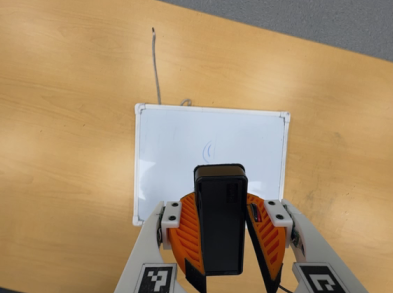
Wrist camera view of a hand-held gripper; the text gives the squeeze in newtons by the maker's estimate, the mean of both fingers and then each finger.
{"total": 8.7, "left": 8.8, "right": 8.5}